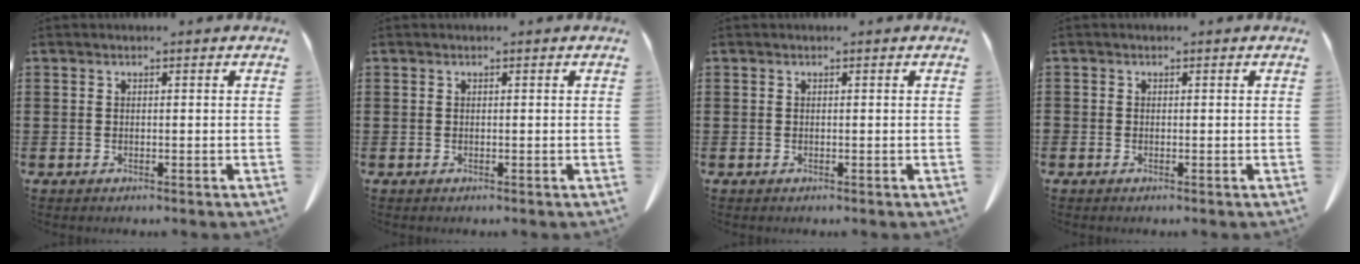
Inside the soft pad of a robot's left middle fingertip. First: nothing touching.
{"total": 0.0}
{"total": 0.0}
{"total": 0.5, "force": [-0.3, 0.4, 0.1], "torque": [-0.002, 0.002, -0.007]}